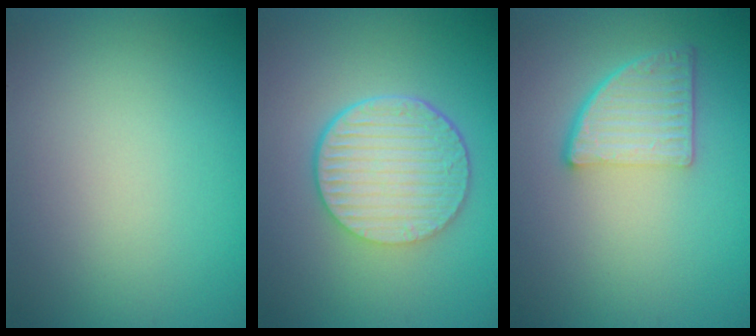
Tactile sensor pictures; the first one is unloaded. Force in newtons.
{"total": 7.0, "press": 4.7, "slide": 5.2}
{"total": 4.9, "press": 3.6, "slide": 3.4}